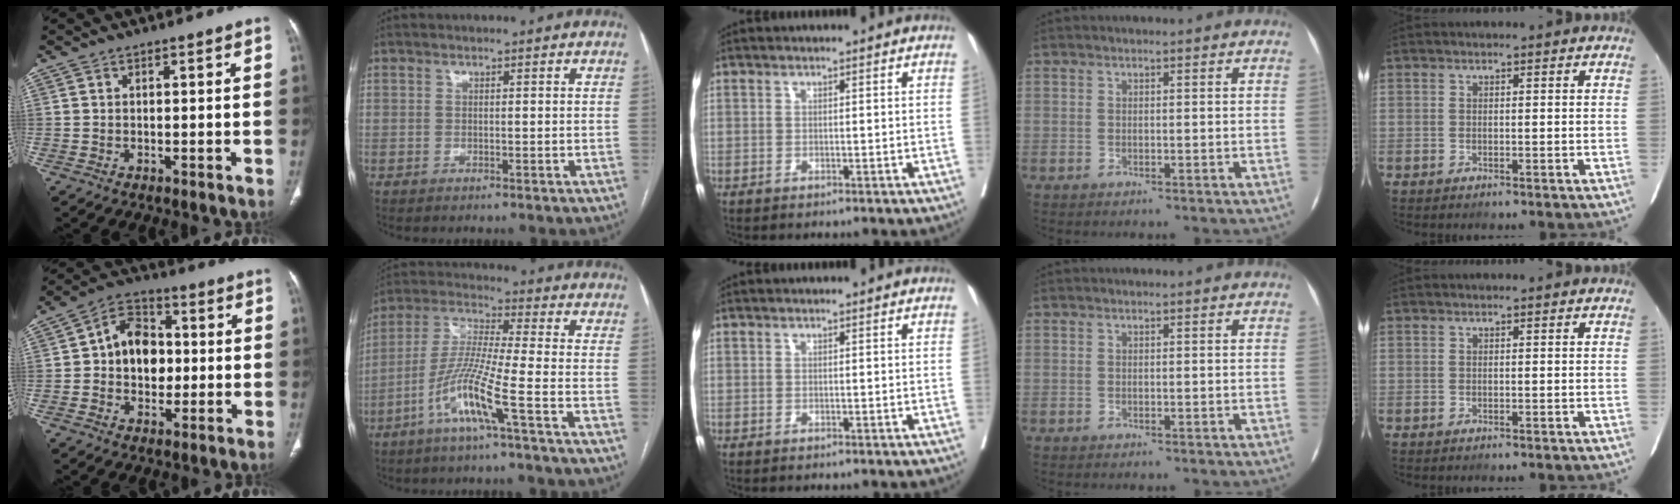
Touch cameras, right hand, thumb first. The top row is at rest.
{"thumb": {"total": 10.9, "force": [0.2, 8.2, 7.2], "torque": [-0.076, 0.021, -0.005]}, "index": {"total": 10.2, "force": [-4.9, -1.0, 8.9], "torque": [-0.187, -0.004, -0.100]}}